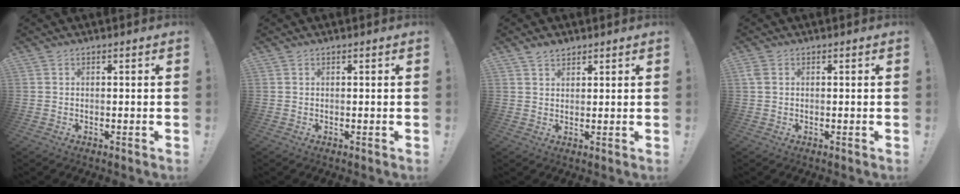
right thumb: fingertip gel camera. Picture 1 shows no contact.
{"total": 0.0}
{"total": 3.0, "force": [2.5, 1.5, 0.8], "torque": [-0.009, -0.015, 0.045]}
{"total": 2.2, "force": [0.7, 1.4, 1.5], "torque": [-0.033, 0.007, 0.014]}